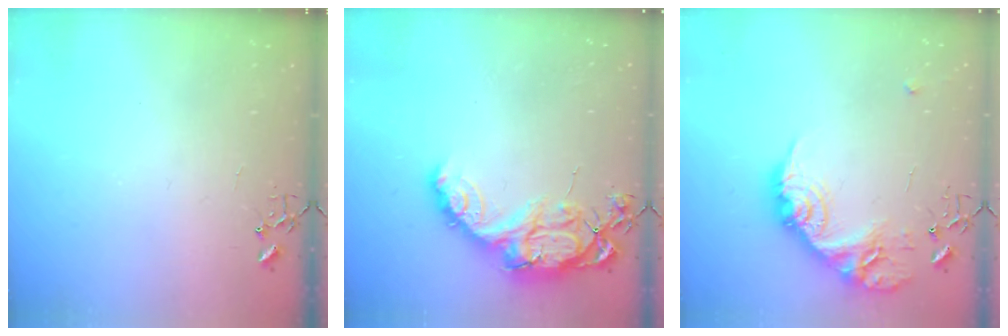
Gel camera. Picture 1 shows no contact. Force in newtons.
{"total": 15.5, "press": 15.4, "slide": 1.0}
{"total": 18.9, "press": 18.8, "slide": 1.2}